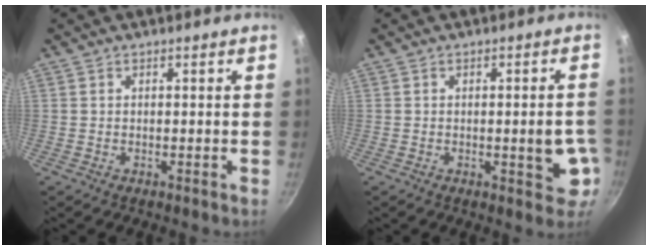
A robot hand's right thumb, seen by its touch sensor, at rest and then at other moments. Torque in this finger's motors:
{"motor_torque": [2.93, 2.08, 1.84, -0.66, 0.72]}